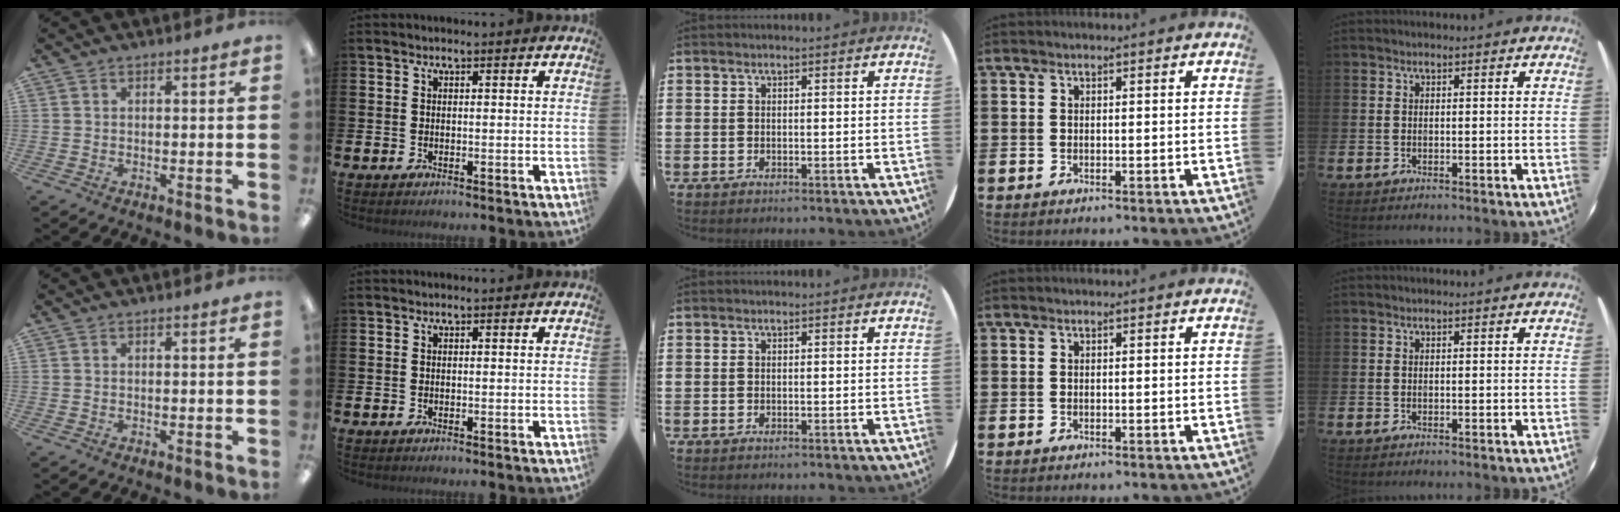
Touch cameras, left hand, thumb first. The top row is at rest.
{}